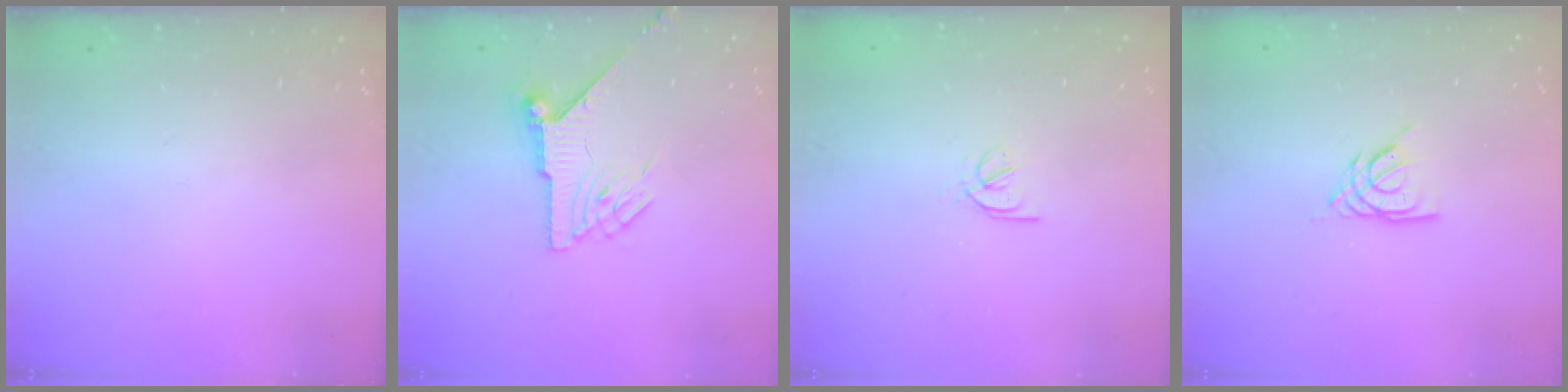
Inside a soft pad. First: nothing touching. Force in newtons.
{"total": 7.3, "press": 7.3, "slide": 0.7}
{"total": 2.5, "press": 2.4, "slide": 0.5}
{"total": 6.0, "press": 6.0, "slide": 0.6}